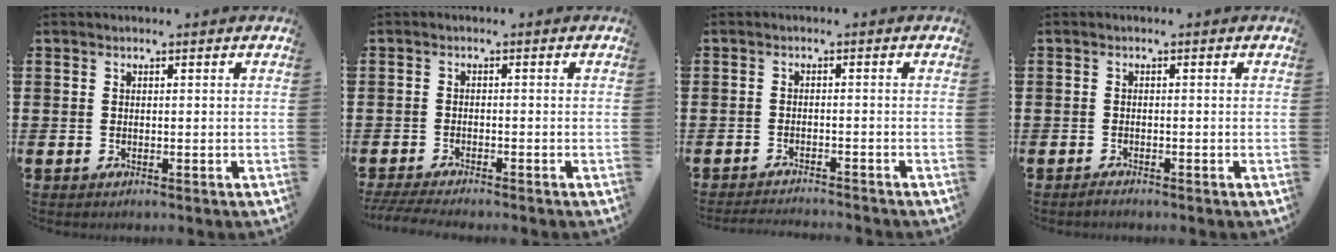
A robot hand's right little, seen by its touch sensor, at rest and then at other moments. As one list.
[{"total": 1.8, "force": [-1.6, 0.1, 0.7], "torque": [-0.012, 0.003, -0.031]}, {"total": 1.6, "force": [-1.6, -0.2, 0.1], "torque": [-0.003, 0.004, -0.032]}, {"total": 0.6, "force": [-0.6, 0.1, 0.2], "torque": [-0.005, -0.003, -0.011]}]